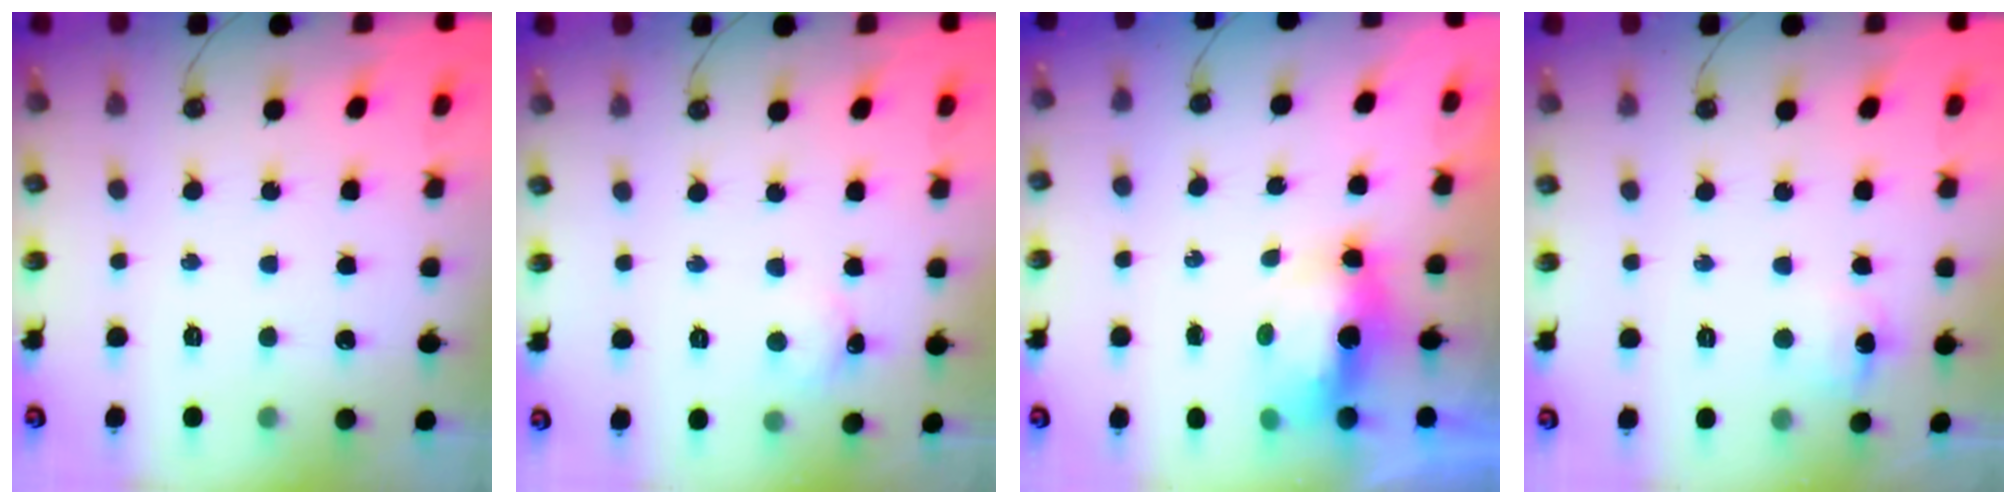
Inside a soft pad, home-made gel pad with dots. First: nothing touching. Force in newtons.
{"total": 3.6, "press": 3.5, "slide": 0.4}
{"total": 7.7, "press": 7.7, "slide": 0.4}
{"total": 6.6, "press": 6.6, "slide": 0.7}